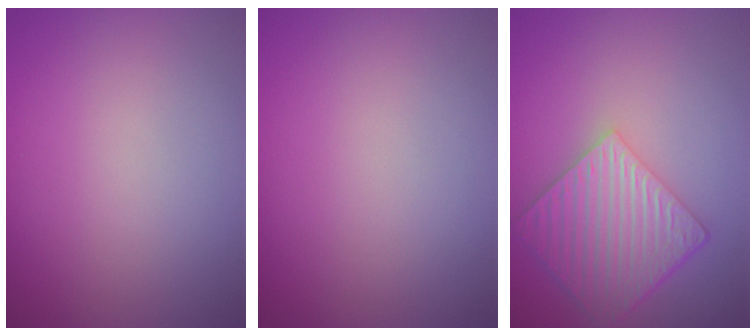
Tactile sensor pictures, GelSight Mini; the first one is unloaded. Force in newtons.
{"total": 0.0}
{"total": 6.1, "press": 4.5, "slide": 4.1}